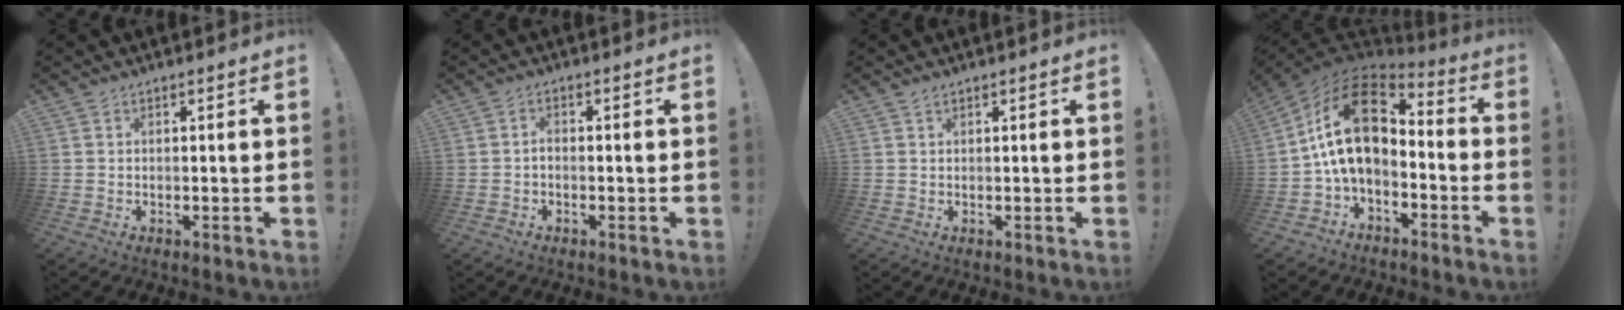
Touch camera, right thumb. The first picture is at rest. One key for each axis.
{"total": 1.4, "fx": -0.8, "fy": 0.6, "fz": 1.0, "tx": -0.026, "ty": 0.008, "tz": -0.013}
{"total": 0.9, "fx": 0.7, "fy": 0.3, "fz": 0.4, "tx": -0.012, "ty": 0.001, "tz": 0.013}
{"total": 18.7, "fx": 3.0, "fy": 10.9, "fz": 14.9, "tx": -0.290, "ty": 0.000, "tz": 0.054}